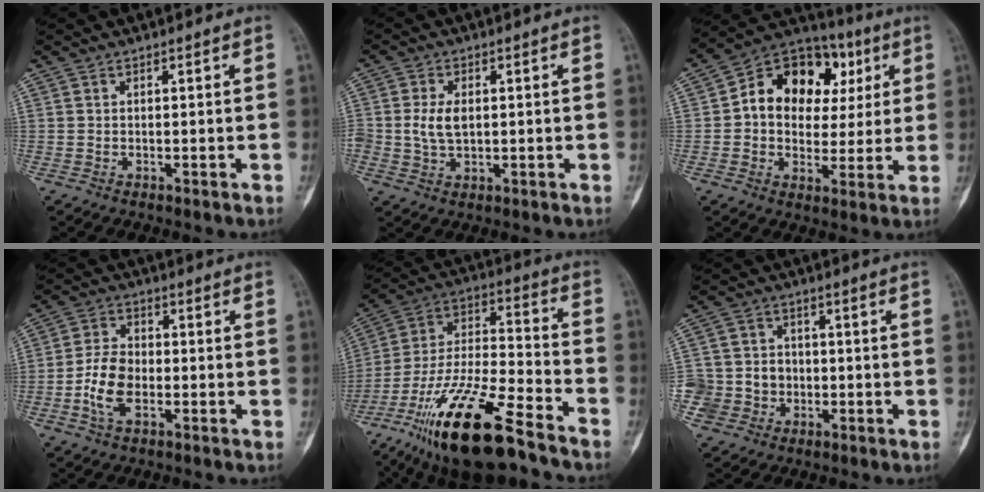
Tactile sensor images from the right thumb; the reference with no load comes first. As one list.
[{"total": 5.1, "force": [0.4, 3.2, 4.0], "torque": [-0.077, -0.001, 0.010]}, {"total": 17.1, "force": [3.8, 12.8, 10.6], "torque": [-0.109, 0.023, 0.056]}, {"total": 7.8, "force": [-2.3, 4.7, 5.9], "torque": [-0.116, 0.016, -0.050]}, {"total": 24.0, "force": [-16.1, 6.2, 16.6], "torque": [-0.328, 0.057, -0.287]}, {"total": 8.6, "force": [-2.1, 8.1, 2.0], "torque": [-0.007, 0.024, -0.033]}]